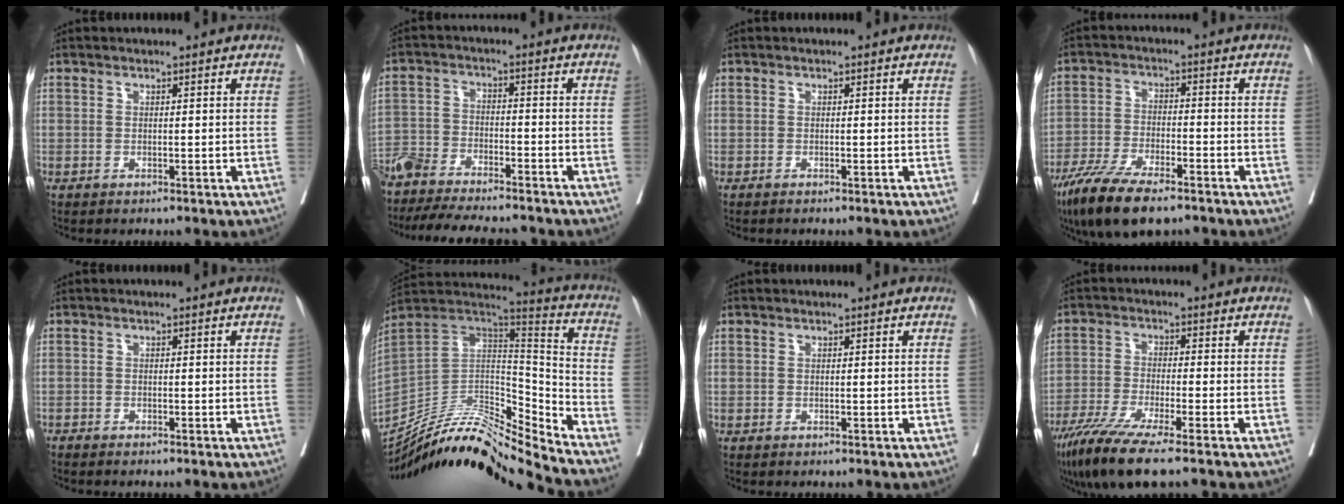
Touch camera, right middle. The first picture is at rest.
{"total": 17.0, "force": [-15.4, 2.7, 6.8], "torque": [-0.136, -0.011, -0.243]}
{"total": 0.9, "force": [-0.7, -0.1, 0.4], "torque": [-0.005, -0.001, -0.010]}
{"total": 12.2, "force": [-8.9, 3.2, 7.8], "torque": [-0.137, -0.025, -0.156]}
{"total": 1.1, "force": [-1.1, 0.0, 0.4], "torque": [-0.007, -0.001, -0.019]}
{"total": 21.6, "force": [-20.2, -0.4, 7.8], "torque": [-0.153, 0.012, -0.347]}
{"total": 0.0}
{"total": 9.8, "force": [-7.0, 0.1, 6.8], "torque": [-0.116, -0.027, -0.122]}